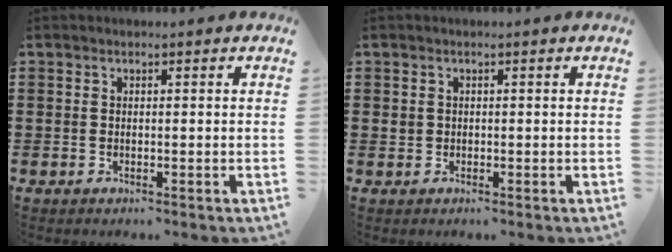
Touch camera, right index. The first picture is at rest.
{"total": 0.8, "force": [0.3, 0.8, 0.2], "torque": [-0.005, 0.006, 0.005]}